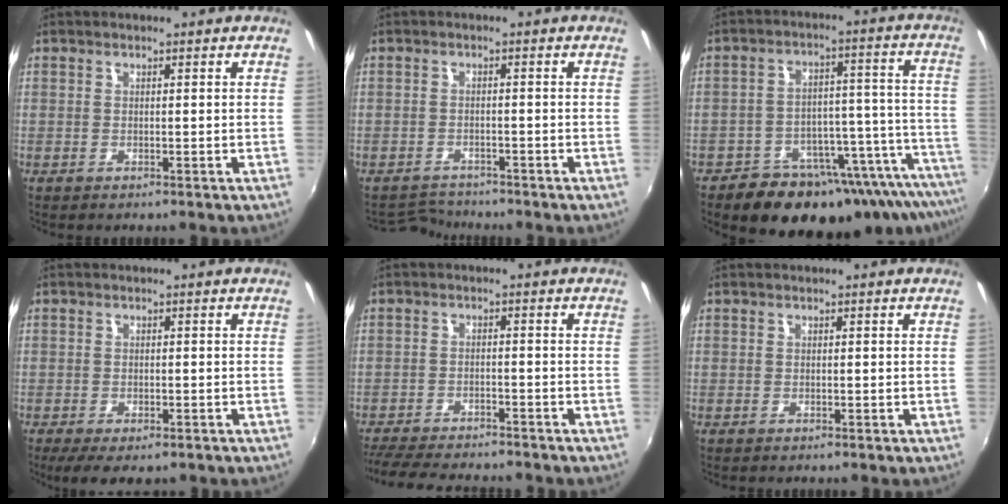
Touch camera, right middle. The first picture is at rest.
{"total": 3.3, "force": [-3.3, 0.6, -0.4], "torque": [-0.005, 0.003, -0.061]}
{"total": 22.9, "force": [-19.7, 7.9, 8.6], "torque": [-0.115, 0.017, -0.264]}
{"total": 5.0, "force": [-3.4, 2.0, 3.2], "torque": [-0.072, -0.022, -0.055]}
{"total": 12.6, "force": [-11.3, 2.3, 5.0], "torque": [-0.119, -0.019, -0.176]}
{"total": 0.0}